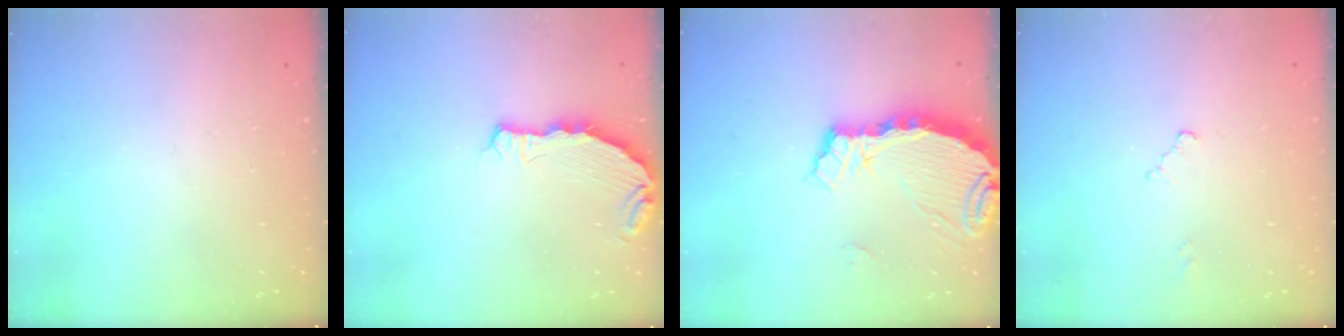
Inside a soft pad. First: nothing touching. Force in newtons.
{"total": 7.1, "press": 5.5, "slide": 4.6}
{"total": 6.7, "press": 6.7, "slide": 0.8}
{"total": 2.6, "press": 2.6, "slide": 0.3}